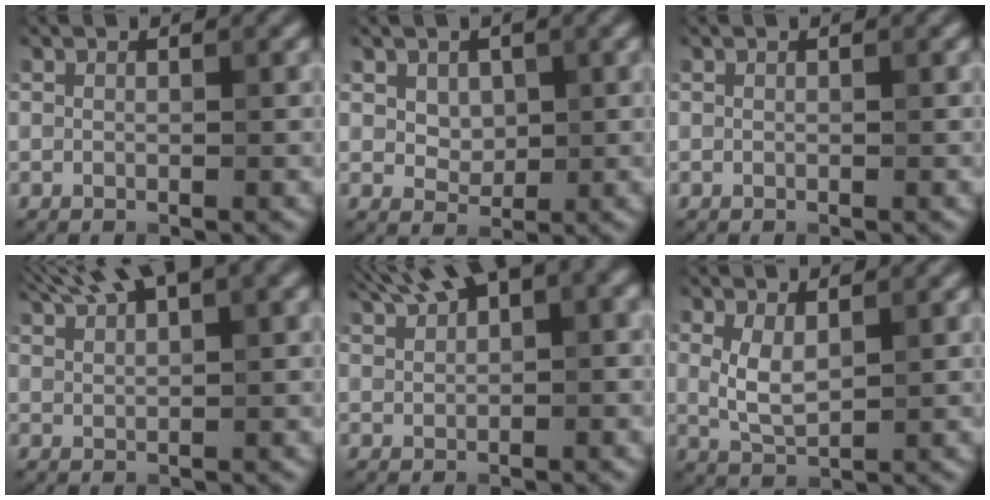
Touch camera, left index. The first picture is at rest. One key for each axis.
{"total": 2.1, "fx": 0.9, "fy": 1.6, "fz": 1.0, "tx": -0.023, "ty": -0.007, "tz": 0.020}
{"total": 0.0}
{"total": 6.3, "fx": 4.8, "fy": 1.2, "fz": 4.0, "tx": -0.065, "ty": 0.018, "tz": 0.083}
{"total": 8.2, "fx": 5.2, "fy": 2.6, "fz": 5.7, "tx": -0.098, "ty": 0.028, "tz": 0.084}
{"total": 2.8, "fx": 0.9, "fy": 1.4, "fz": 2.3, "tx": -0.055, "ty": -0.002, "tz": 0.023}